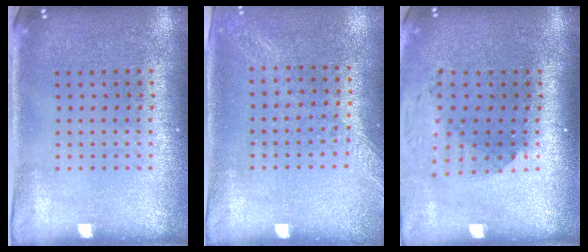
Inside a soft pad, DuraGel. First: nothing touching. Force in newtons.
{"total": 1.4, "press": 1.3, "slide": 0.4}
{"total": 1.7, "press": 1.3, "slide": 1.1}